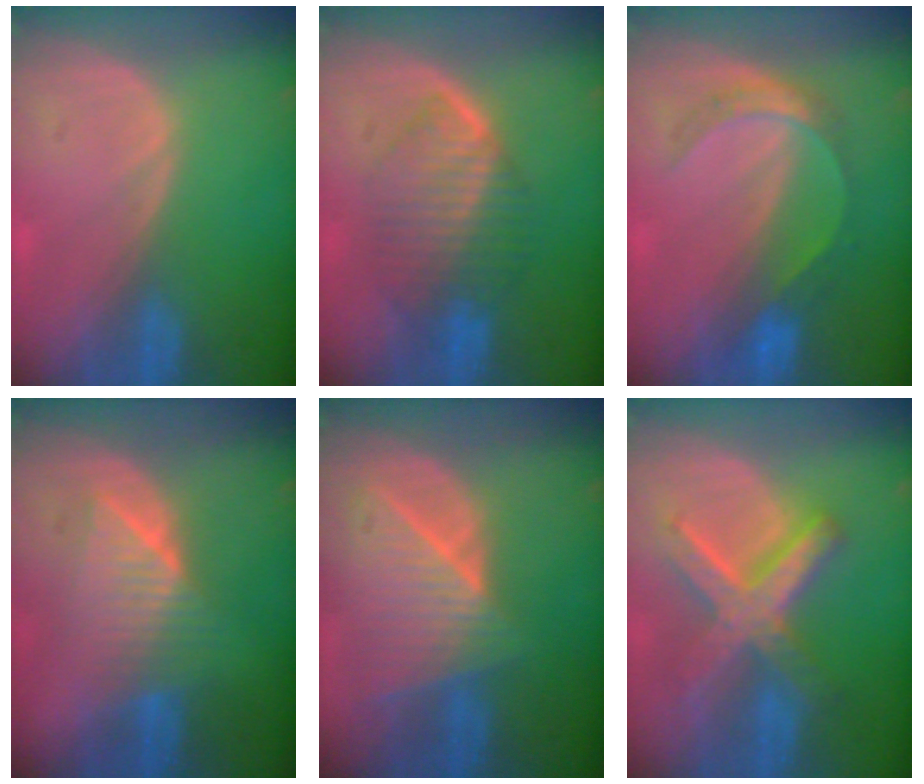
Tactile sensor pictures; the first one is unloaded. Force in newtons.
{"total": 7.2, "press": 7.2, "slide": 0.4}
{"total": 5.5, "press": 5.0, "slide": 2.2}
{"total": 6.5, "press": 6.4, "slide": 0.9}
{"total": 9.0, "press": 8.0, "slide": 4.1}
{"total": 9.0, "press": 9.0, "slide": 0.6}